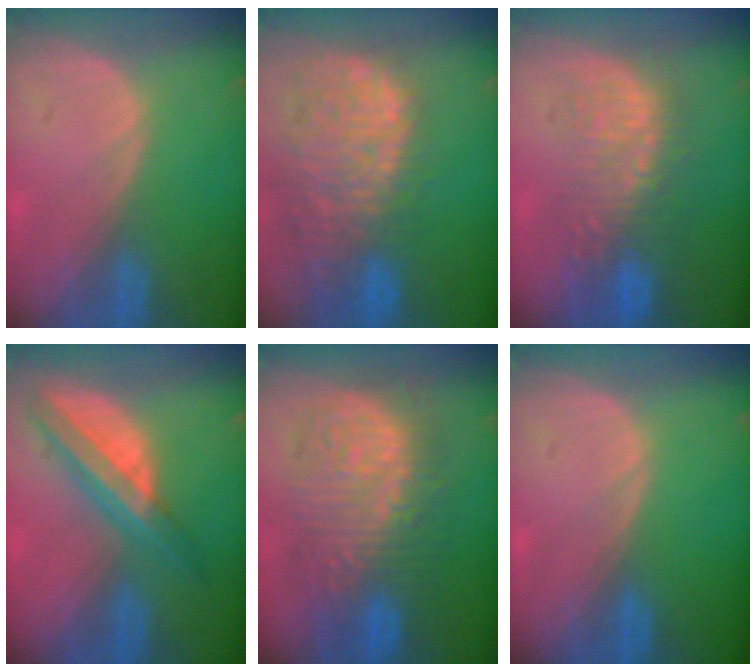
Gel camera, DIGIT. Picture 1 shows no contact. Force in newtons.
{"total": 14.4, "press": 11.9, "slide": 8.2}
{"total": 9.3, "press": 8.7, "slide": 3.4}
{"total": 8.0, "press": 6.8, "slide": 4.3}
{"total": 13.1, "press": 13.1, "slide": 1.2}
{"total": 0.0}